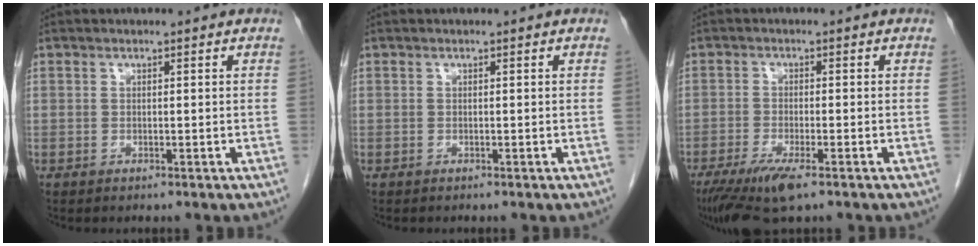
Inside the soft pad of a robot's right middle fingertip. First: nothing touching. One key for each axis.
{"total": 0.0}
{"total": 7.1, "fx": -4.5, "fy": 1.2, "fz": 5.3, "tx": -0.098, "ty": -0.019, "tz": -0.076}